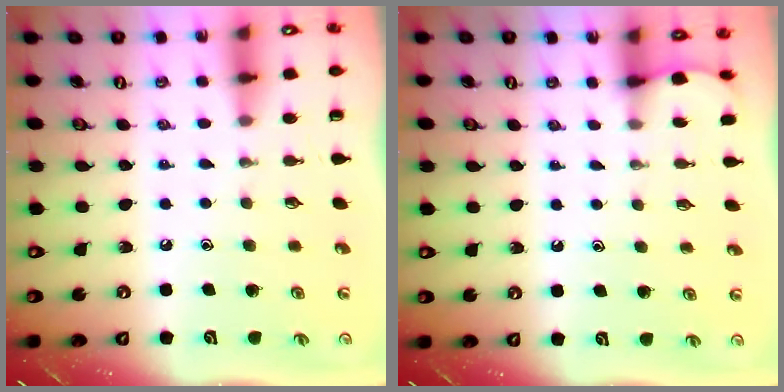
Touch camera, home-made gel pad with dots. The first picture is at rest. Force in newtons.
{"total": 1.9, "press": 1.9, "slide": 0.2}